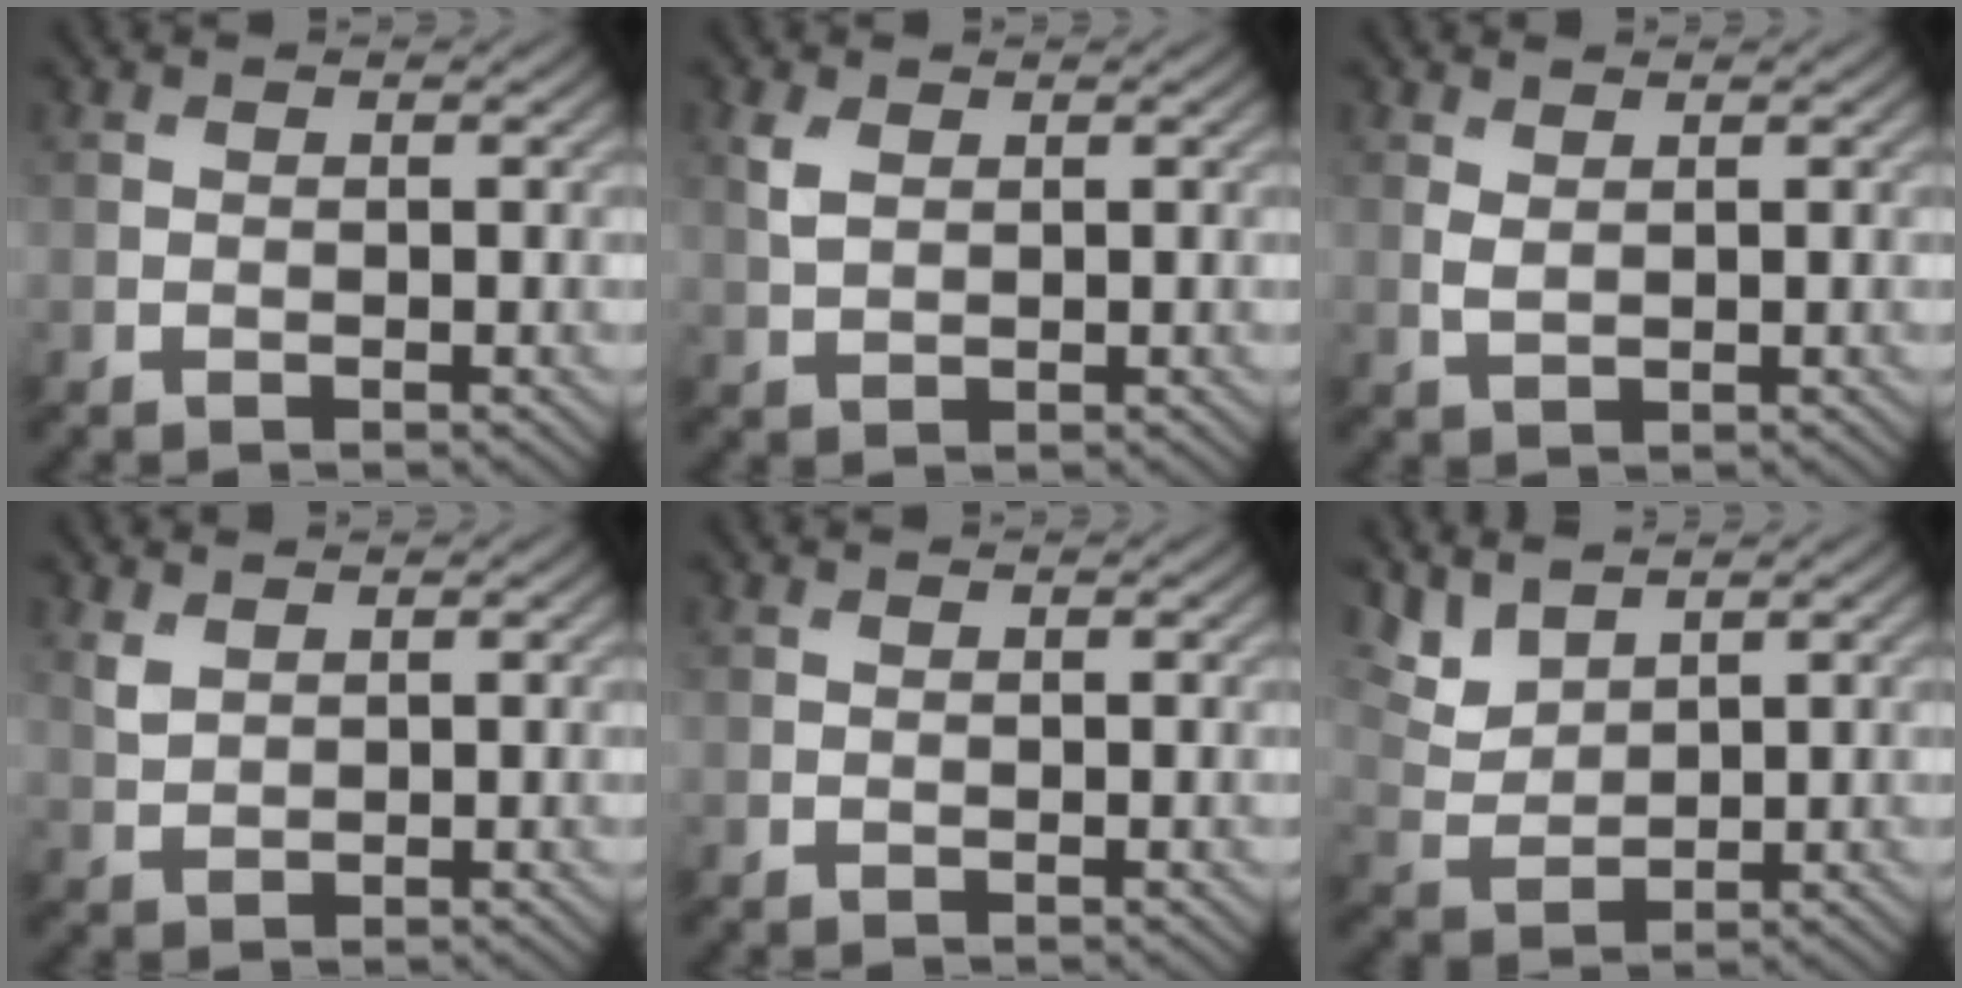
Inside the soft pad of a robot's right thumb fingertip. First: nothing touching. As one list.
[{"total": 2.4, "force": [1.0, 1.4, 1.6], "torque": [-0.046, 0.001, 0.022]}, {"total": 1.3, "force": [0.8, 0.6, 0.9], "torque": [-0.028, -0.003, 0.020]}, {"total": 1.8, "force": [1.2, 0.8, 0.9], "torque": [-0.029, -0.002, 0.030]}, {"total": 0.0}, {"total": 4.8, "force": [3.8, 1.8, 2.1], "torque": [-0.060, -0.001, 0.091]}]